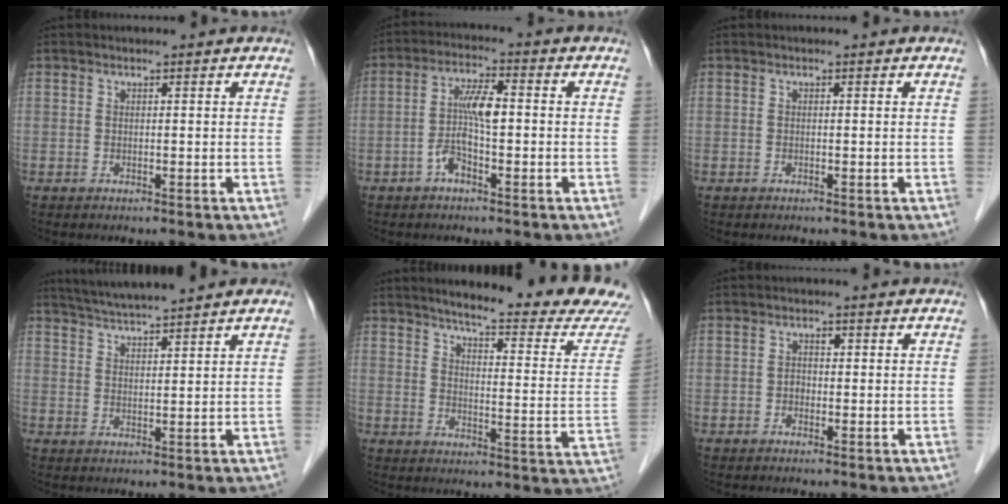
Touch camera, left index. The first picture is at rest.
{"total": 5.7, "force": [-1.2, 1.5, 5.4], "torque": [-0.111, 0.013, -0.024]}
{"total": 0.0}
{"total": 6.4, "force": [5.9, -0.8, 2.5], "torque": [-0.055, 0.018, 0.104]}
{"total": 20.2, "force": [18.6, 0.4, 7.8], "torque": [-0.104, -0.086, 0.221]}
{"total": 1.4, "force": [-0.4, 1.1, 0.7], "torque": [-0.011, 0.003, -0.008]}